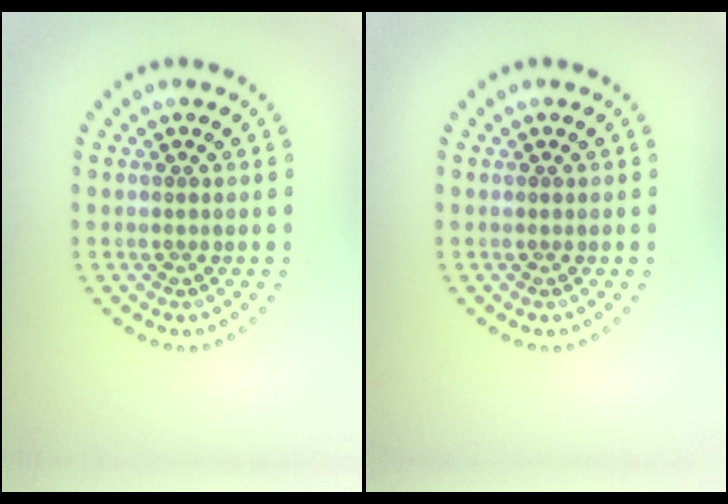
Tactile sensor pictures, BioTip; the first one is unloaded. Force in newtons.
{"total": 0.0}